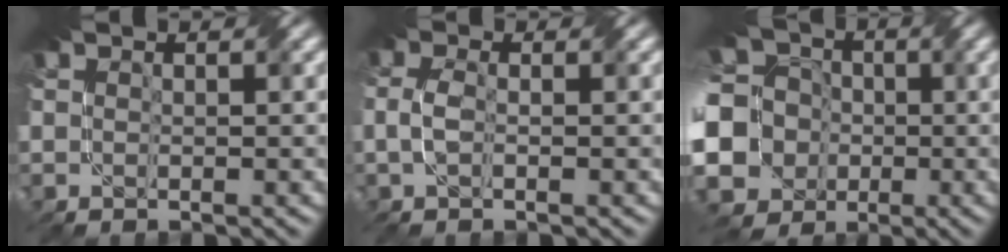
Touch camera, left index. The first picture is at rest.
{"total": 1.8, "force": [-0.6, 0.9, 1.5], "torque": [-0.039, 0.002, -0.018]}
{"total": 17.4, "force": [-4.7, 15.5, 6.4], "torque": [-0.179, -0.006, -0.116]}